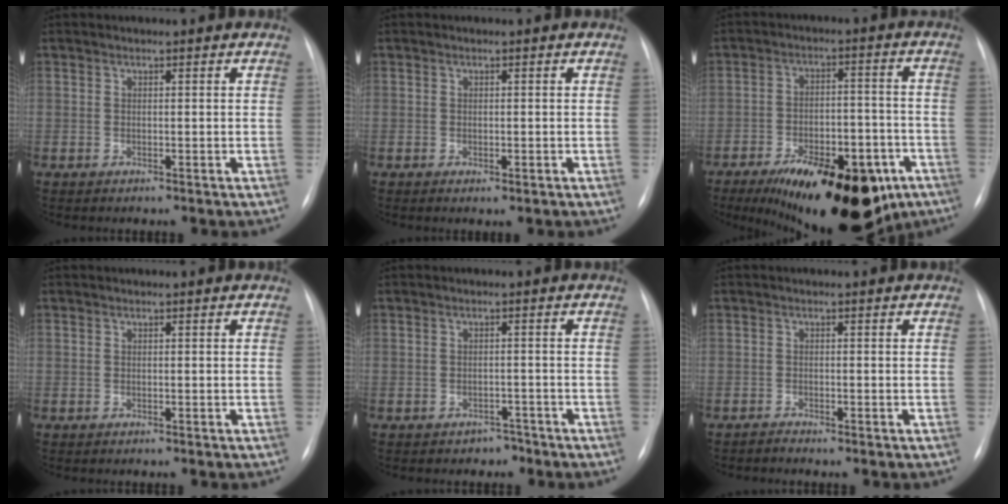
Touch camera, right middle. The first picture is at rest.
{"total": 0.8, "force": [0.0, 0.2, 0.7], "torque": [-0.009, -0.004, 0.001]}
{"total": 22.0, "force": [-13.2, 9.2, 15.1], "torque": [-0.183, 0.010, -0.186]}
{"total": 0.0}
{"total": 1.6, "force": [-1.3, 1.0, 0.0], "torque": [-0.003, 0.009, -0.017]}
{"total": 0.6, "force": [-0.6, -0.2, -0.2], "torque": [0.003, -0.006, -0.010]}